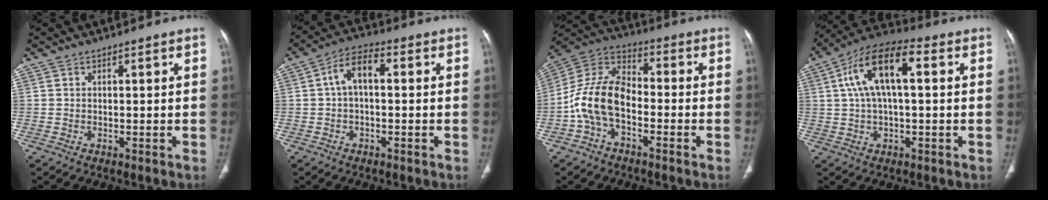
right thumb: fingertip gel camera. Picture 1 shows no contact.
{"total": 6.4, "force": [0.5, 3.3, 5.5], "torque": [-0.094, 0.026, 0.000]}
{"total": 12.4, "force": [-3.5, 7.4, 9.3], "torque": [-0.179, 0.048, -0.078]}
{"total": 13.5, "force": [2.9, 5.9, 11.9], "torque": [-0.220, 0.035, 0.043]}